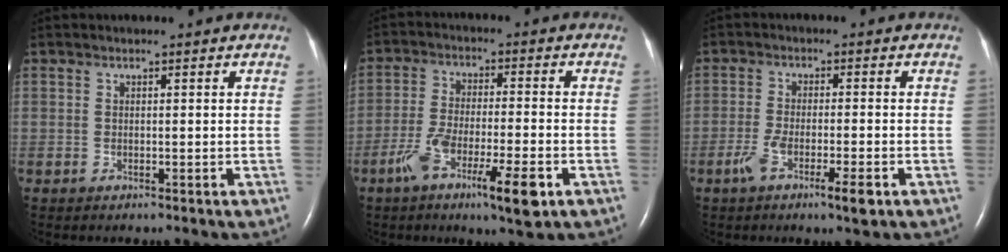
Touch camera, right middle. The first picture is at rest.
{"total": 10.9, "force": [-5.5, 1.5, 9.3], "torque": [-0.168, -0.014, -0.092]}
{"total": 6.1, "force": [-3.1, 0.8, 5.2], "torque": [-0.097, -0.009, -0.054]}